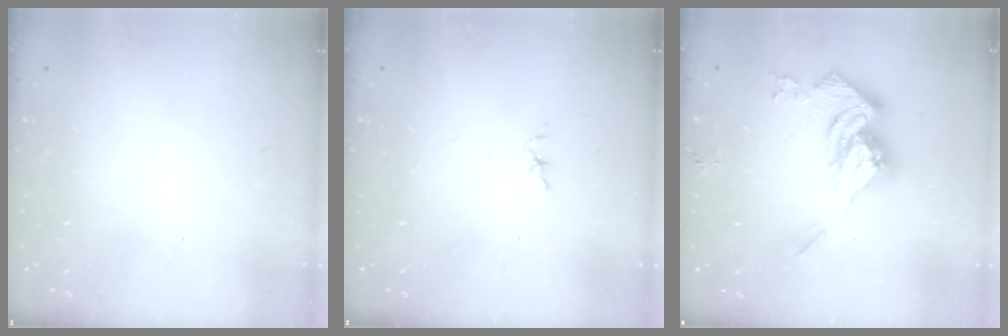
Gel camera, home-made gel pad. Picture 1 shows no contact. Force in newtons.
{"total": 1.8, "press": 1.7, "slide": 0.3}
{"total": 16.4, "press": 16.4, "slide": 1.7}